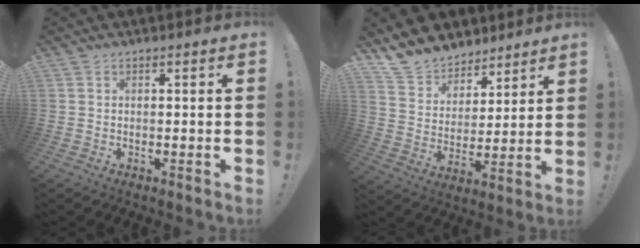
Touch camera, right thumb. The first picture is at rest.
{"total": 11.5, "force": [9.9, 5.9, 0.7], "torque": [-0.036, -0.085, 0.193]}